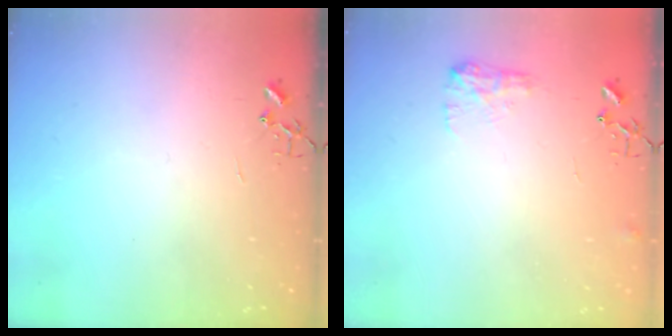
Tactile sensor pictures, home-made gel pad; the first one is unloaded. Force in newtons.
{"total": 8.3, "press": 8.2, "slide": 0.3}